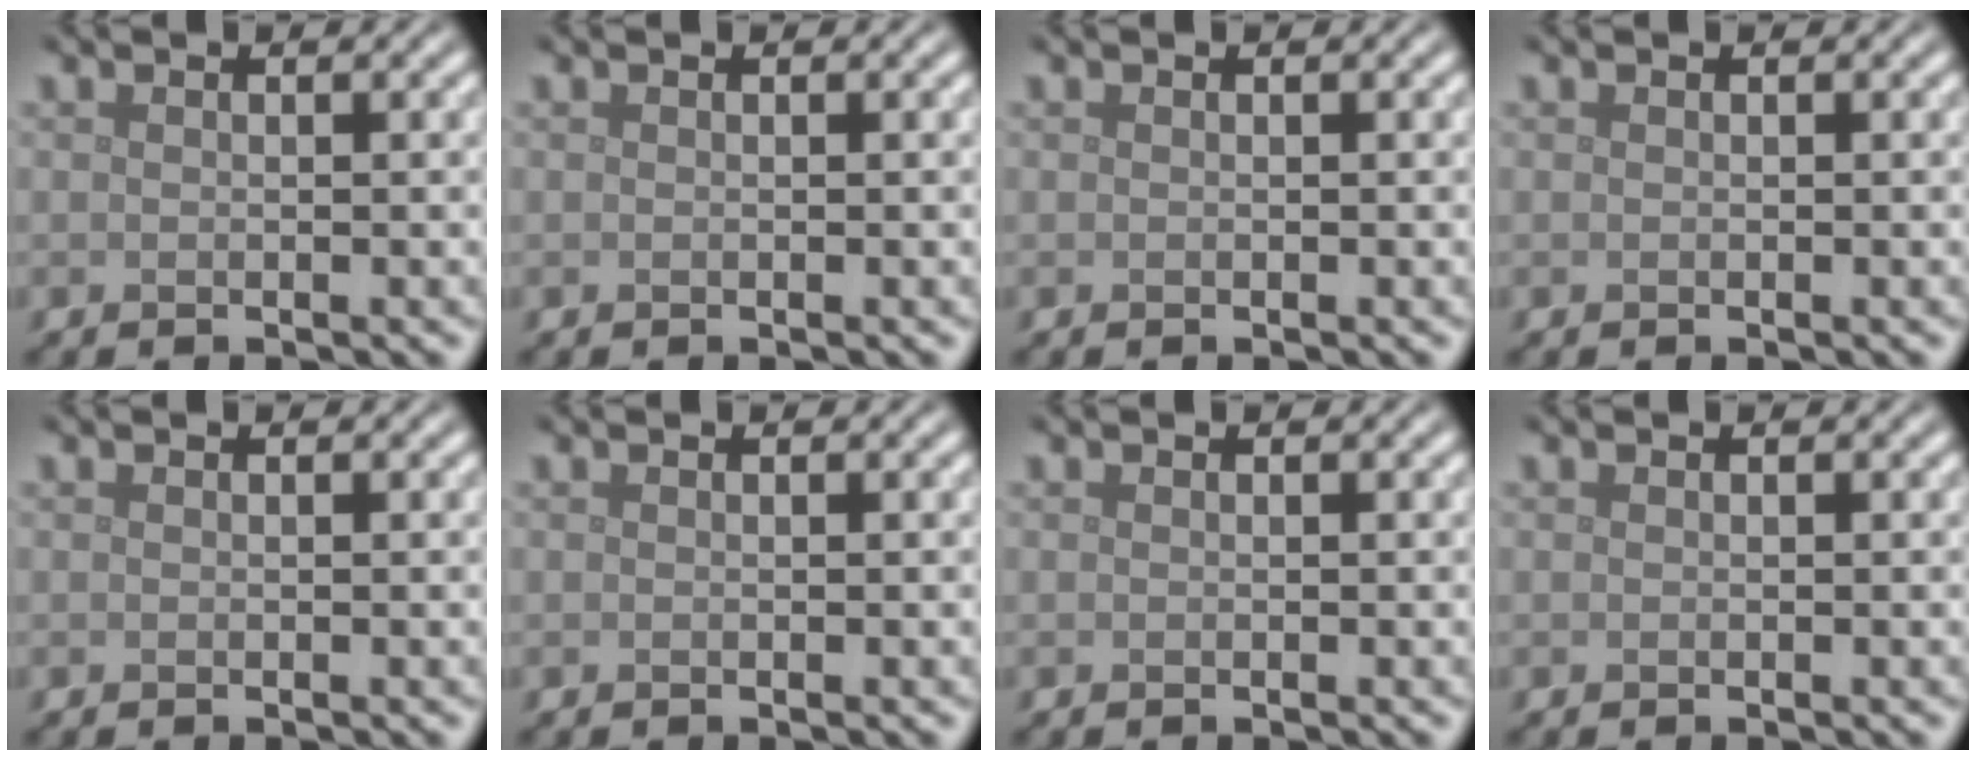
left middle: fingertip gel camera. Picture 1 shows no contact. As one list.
[{"total": 0.0}, {"total": 0.0}, {"total": 0.0}, {"total": 0.0}, {"total": 0.0}, {"total": 0.0}, {"total": 0.0}]